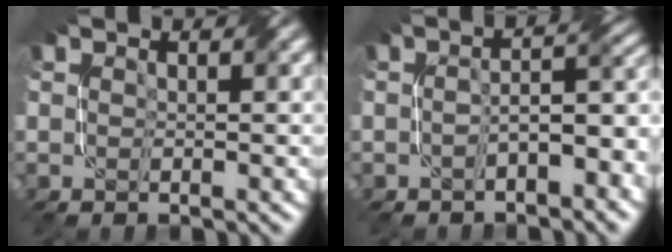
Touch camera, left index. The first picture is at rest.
{"total": 4.4, "force": [-1.8, 1.5, 3.7], "torque": [-0.056, 0.013, -0.033]}